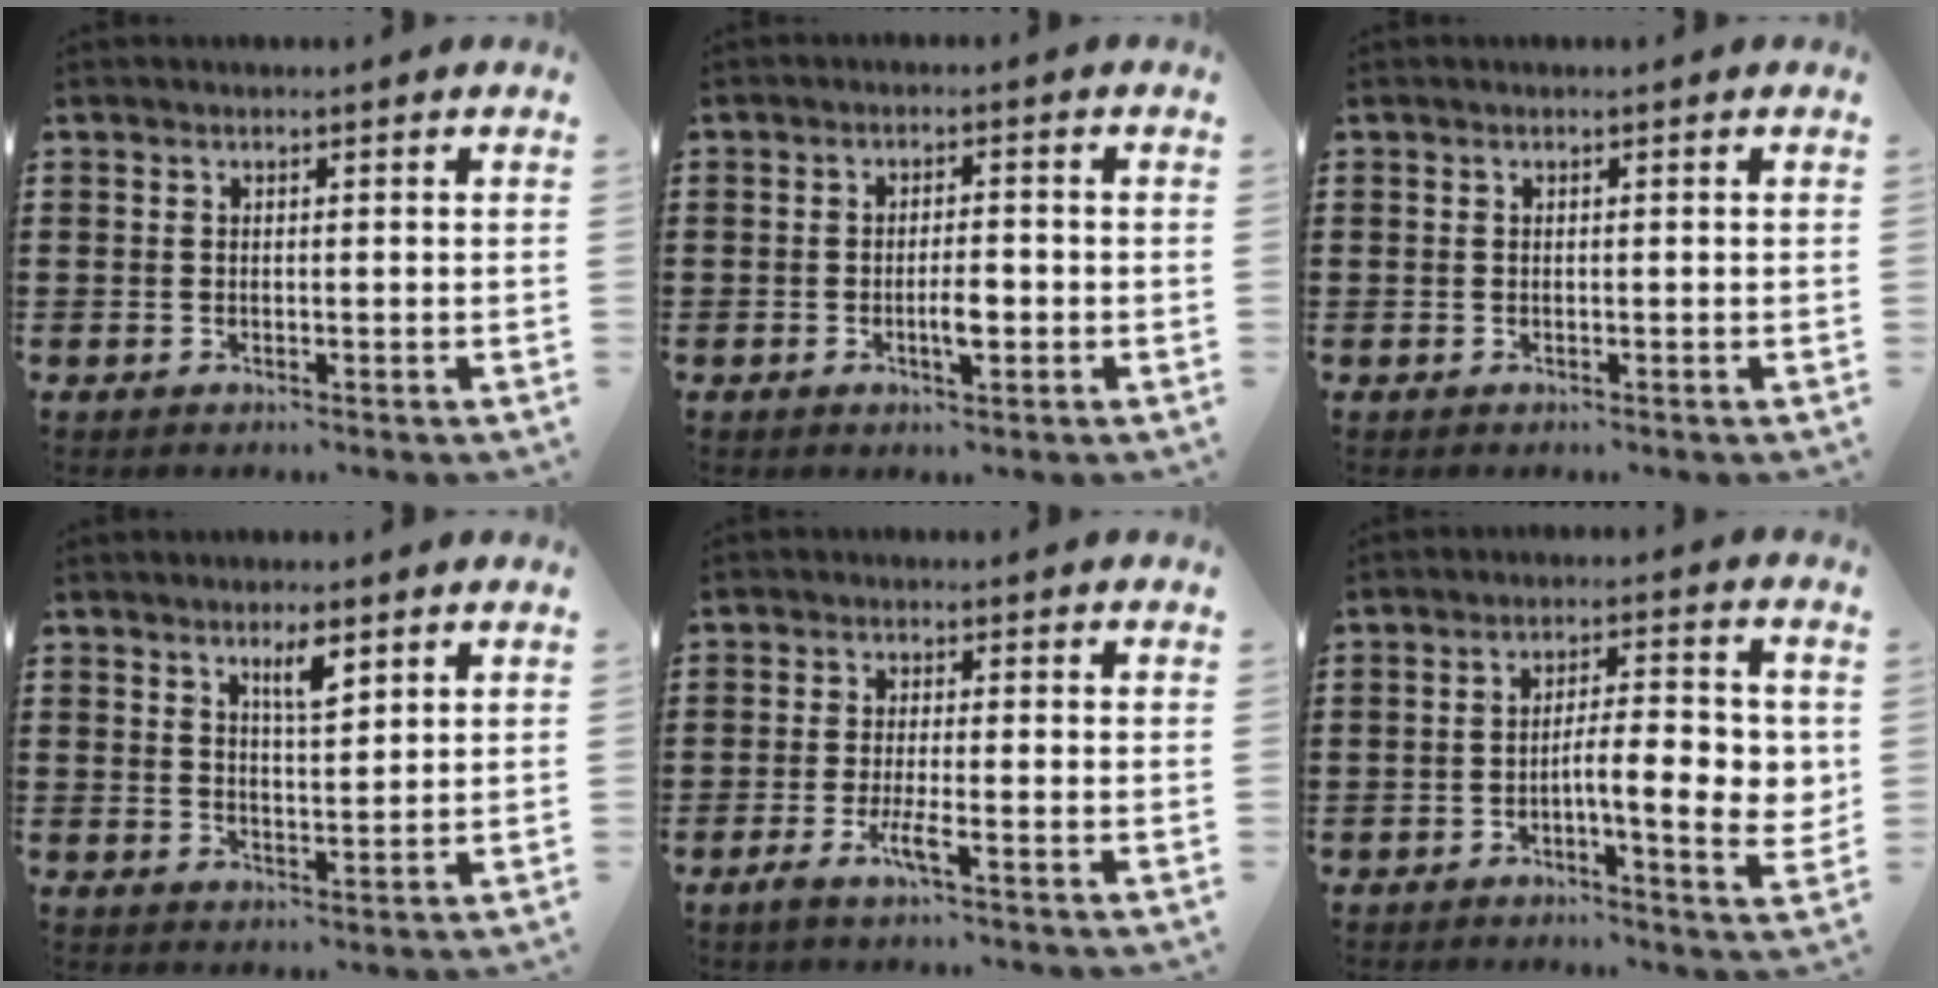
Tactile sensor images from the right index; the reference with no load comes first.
{"total": 3.7, "force": [-0.9, 1.0, 3.4], "torque": [-0.060, 0.003, -0.016]}
{"total": 0.0}
{"total": 4.0, "force": [2.6, 0.9, 2.9], "torque": [-0.055, 0.003, 0.042]}
{"total": 4.1, "force": [-2.0, 0.3, 3.5], "torque": [-0.071, -0.012, -0.038]}
{"total": 8.1, "force": [-1.3, 2.2, 7.7], "torque": [-0.116, -0.001, -0.025]}